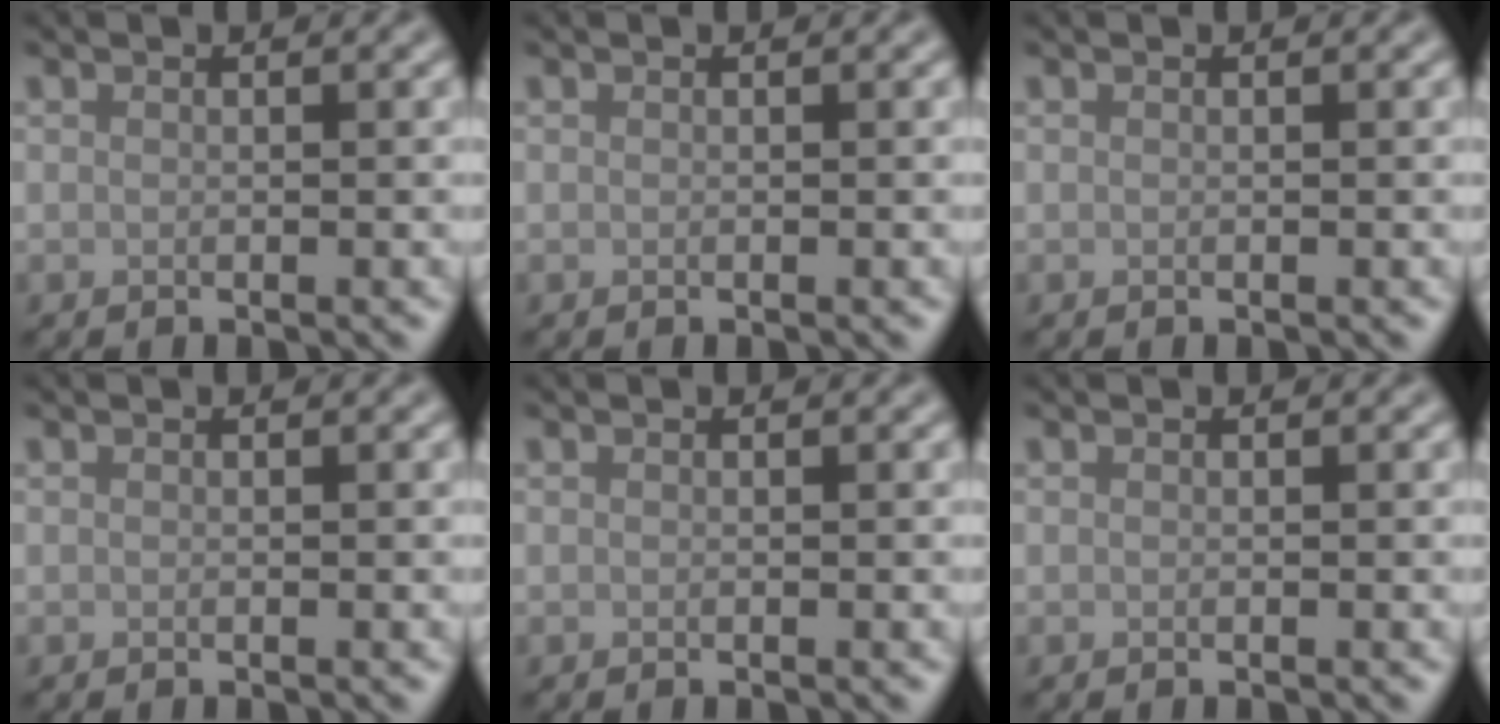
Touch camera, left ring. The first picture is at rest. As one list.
[{"total": 0.0}, {"total": 0.0}, {"total": 0.0}, {"total": 0.0}, {"total": 0.0}]